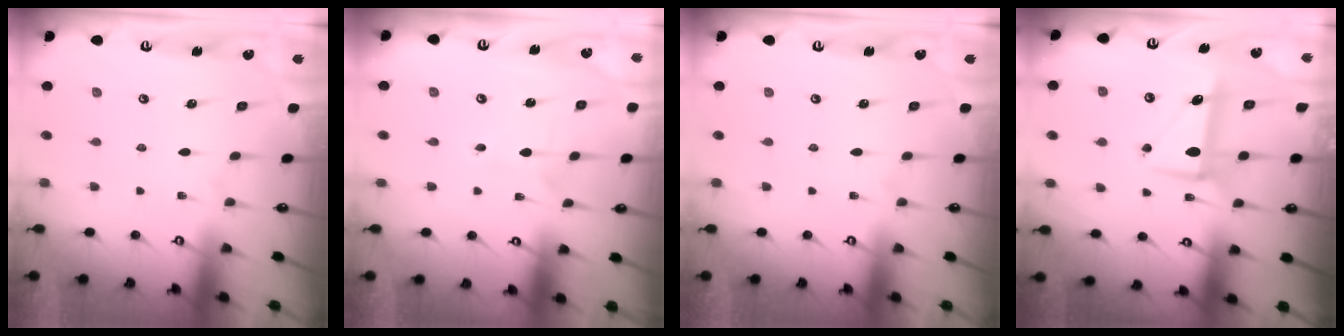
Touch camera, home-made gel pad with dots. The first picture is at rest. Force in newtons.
{"total": 1.3, "press": 1.3, "slide": 0.1}
{"total": 0.0}
{"total": 8.4, "press": 8.4, "slide": 0.6}